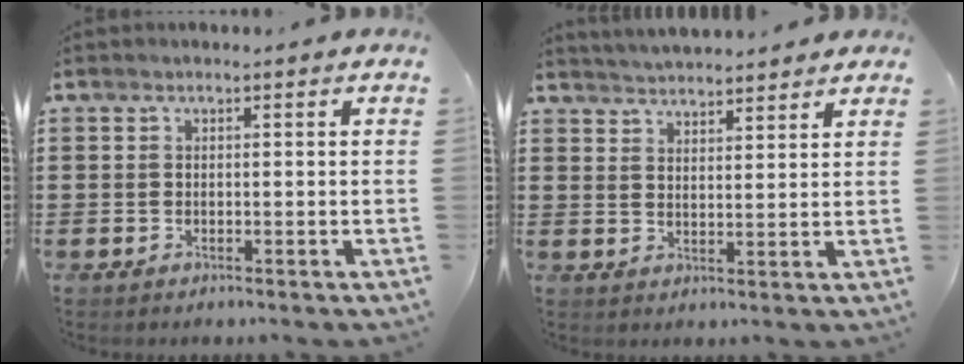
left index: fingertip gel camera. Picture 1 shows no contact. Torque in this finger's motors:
{"motor_torque": [2.14, 0.00, 0.66, 0.13]}